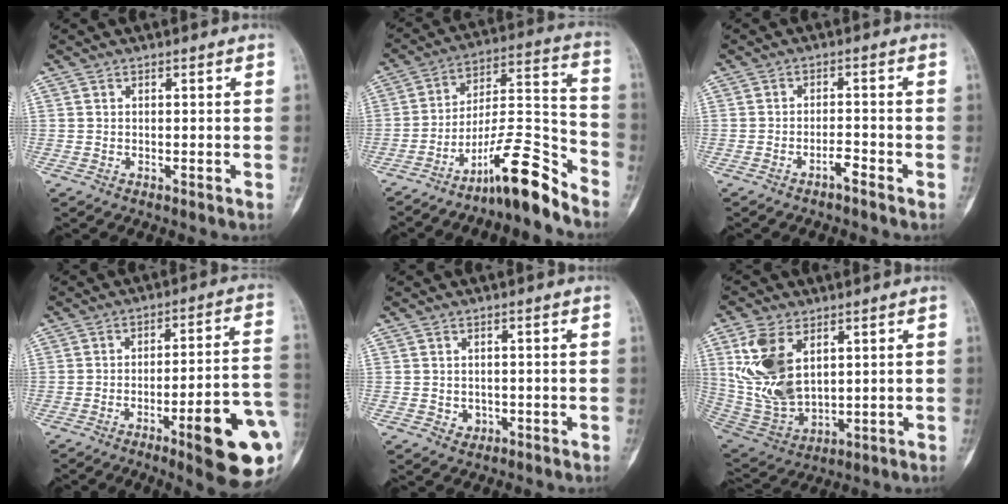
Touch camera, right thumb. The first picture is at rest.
{"total": 14.5, "force": [-11.0, 2.1, 9.1], "torque": [-0.141, 0.111, -0.185]}
{"total": 2.1, "force": [-1.7, 0.4, 1.3], "torque": [-0.020, 0.016, -0.030]}
{"total": 18.4, "force": [-6.4, 3.5, 16.9], "torque": [-0.178, 0.026, -0.078]}
{"total": 1.2, "force": [-0.3, 1.1, 0.3], "torque": [0.002, 0.005, 0.000]}
{"total": 14.7, "force": [4.6, 8.9, 10.8], "torque": [-0.211, -0.019, 0.109]}